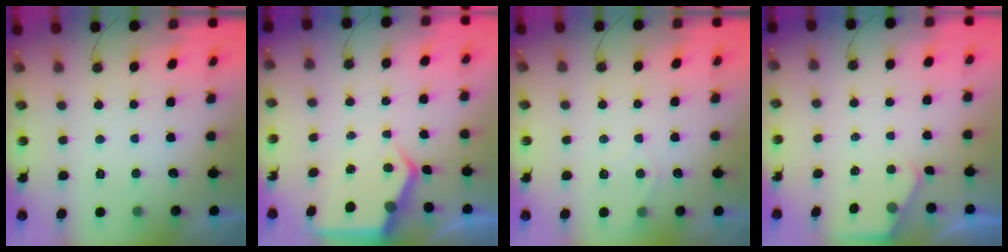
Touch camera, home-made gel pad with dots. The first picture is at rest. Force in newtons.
{"total": 5.4, "press": 5.3, "slide": 0.6}
{"total": 5.4, "press": 5.4, "slide": 0.6}
{"total": 2.4, "press": 2.4, "slide": 0.4}